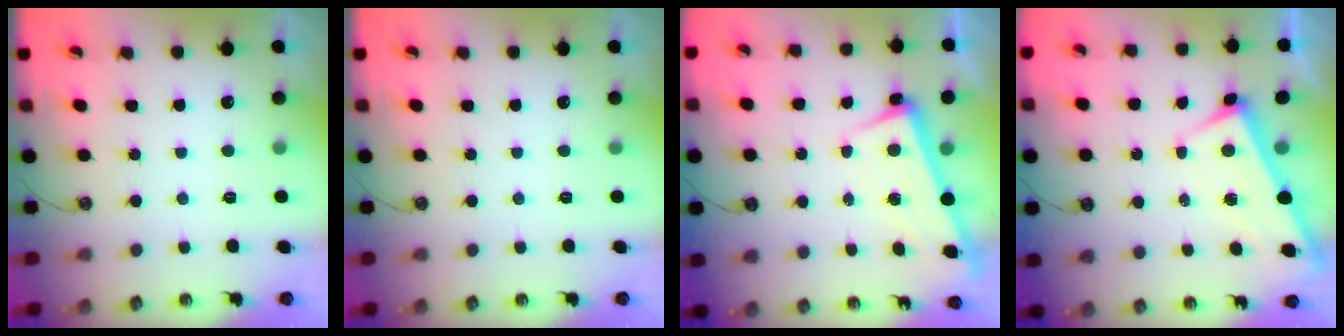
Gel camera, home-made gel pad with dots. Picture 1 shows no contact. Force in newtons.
{"total": 0.0}
{"total": 2.2, "press": 2.1, "slide": 0.9}
{"total": 2.9, "press": 2.9, "slide": 0.0}